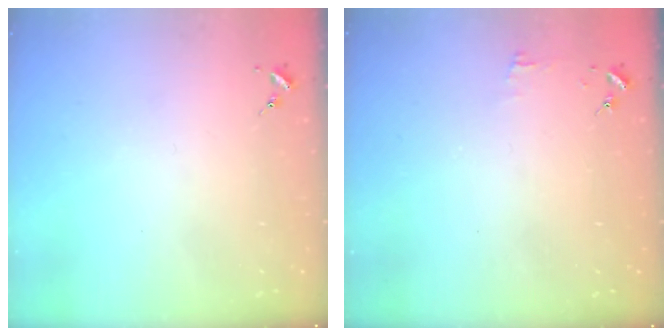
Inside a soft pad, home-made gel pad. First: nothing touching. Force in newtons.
{"total": 3.5, "press": 3.5, "slide": 0.3}